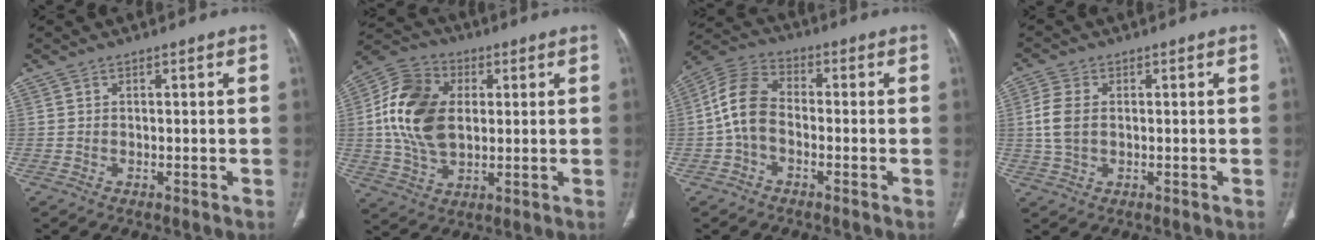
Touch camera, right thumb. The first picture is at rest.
{"total": 16.0, "force": [1.9, 10.7, 11.8], "torque": [-0.214, 0.006, 0.033]}
{"total": 8.9, "force": [-1.5, 5.9, 6.5], "torque": [-0.120, 0.029, -0.042]}
{"total": 5.7, "force": [0.4, 3.7, 4.3], "torque": [-0.103, 0.005, 0.008]}